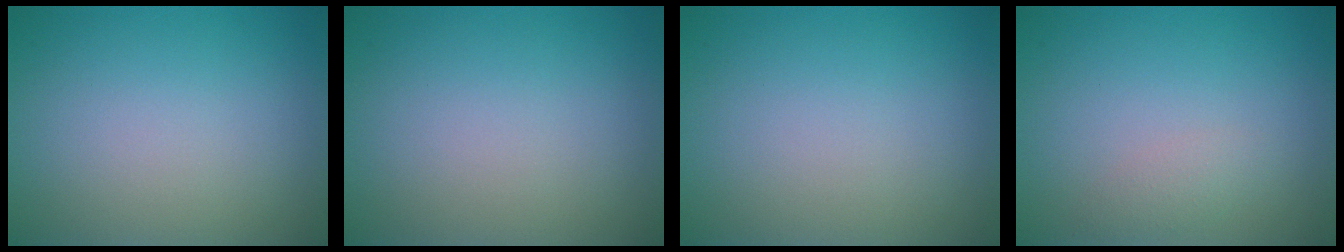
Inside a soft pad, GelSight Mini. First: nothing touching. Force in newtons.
{"total": 0.0}
{"total": 0.0}
{"total": 1.1, "press": 1.1, "slide": 0.0}